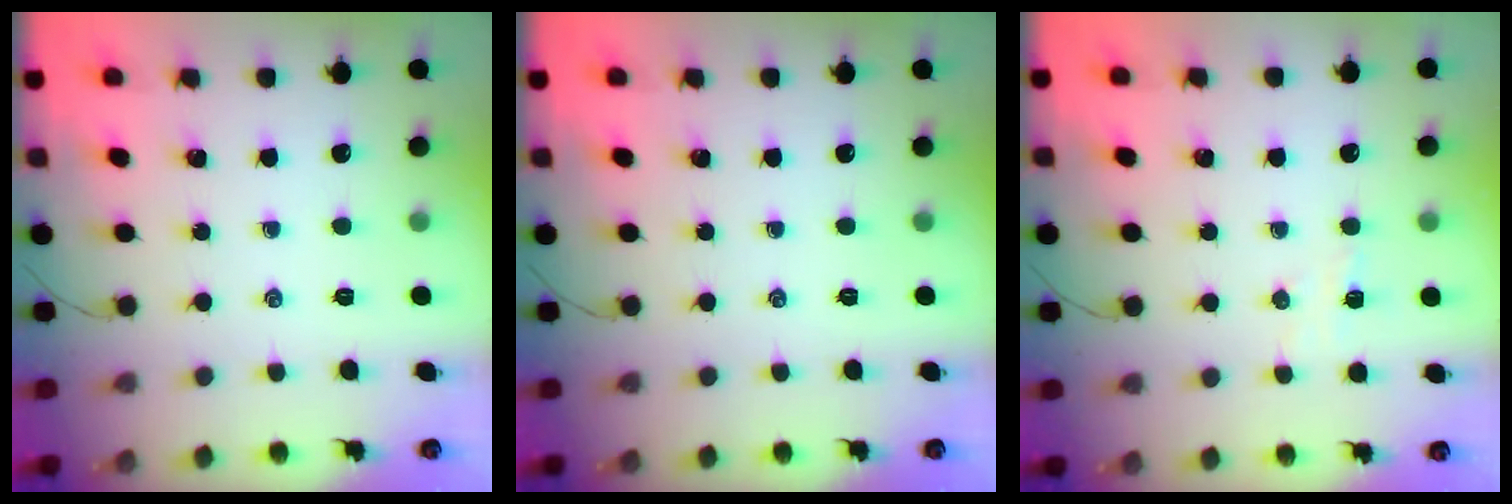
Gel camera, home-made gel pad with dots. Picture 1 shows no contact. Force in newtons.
{"total": 0.0}
{"total": 3.7, "press": 3.5, "slide": 1.1}